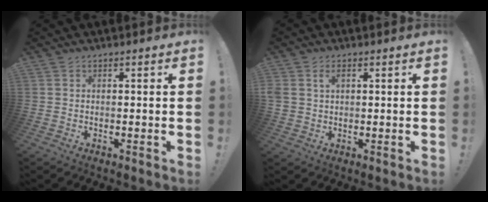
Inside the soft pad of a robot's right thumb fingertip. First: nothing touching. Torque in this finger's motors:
{"motor_torque": [-0.15, -0.15, -0.14, 0.17, 0.09]}